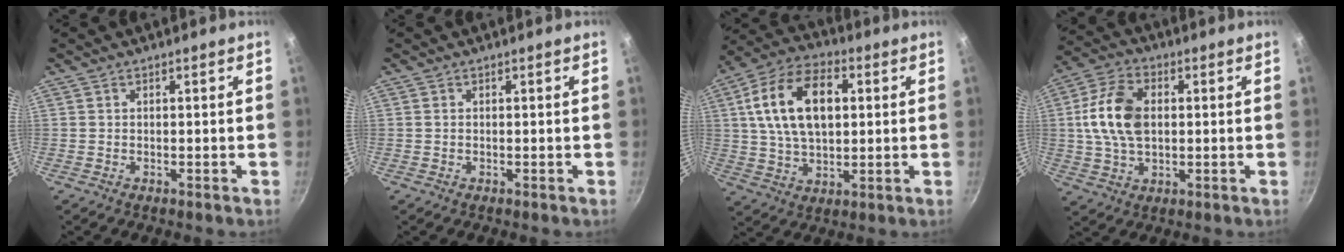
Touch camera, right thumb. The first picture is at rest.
{"total": 0.0}
{"total": 17.2, "force": [3.6, 10.3, 13.3], "torque": [-0.218, 0.011, 0.055]}
{"total": 12.6, "force": [1.3, 7.9, 9.7], "torque": [-0.175, 0.012, 0.017]}